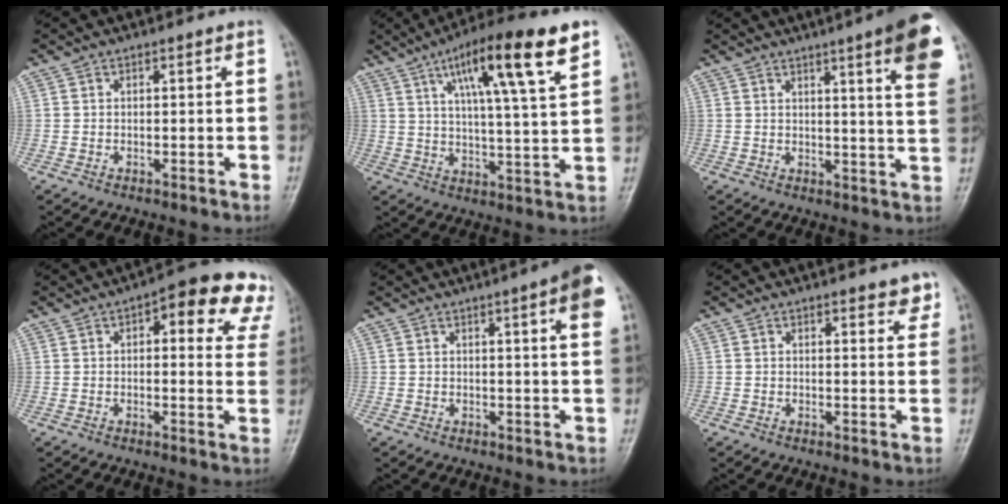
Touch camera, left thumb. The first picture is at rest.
{"total": 17.4, "force": [8.8, 2.7, 14.8], "torque": [-0.232, -0.018, 0.138]}
{"total": 13.3, "force": [7.0, 1.5, 11.2], "torque": [-0.127, -0.029, 0.078]}
{"total": 14.4, "force": [7.5, 6.0, 10.8], "torque": [-0.085, -0.013, 0.070]}
{"total": 7.8, "force": [3.5, 0.9, 7.0], "torque": [-0.080, -0.005, 0.037]}
{"total": 4.2, "force": [2.9, 1.4, 2.7], "torque": [-0.016, -0.015, 0.034]}